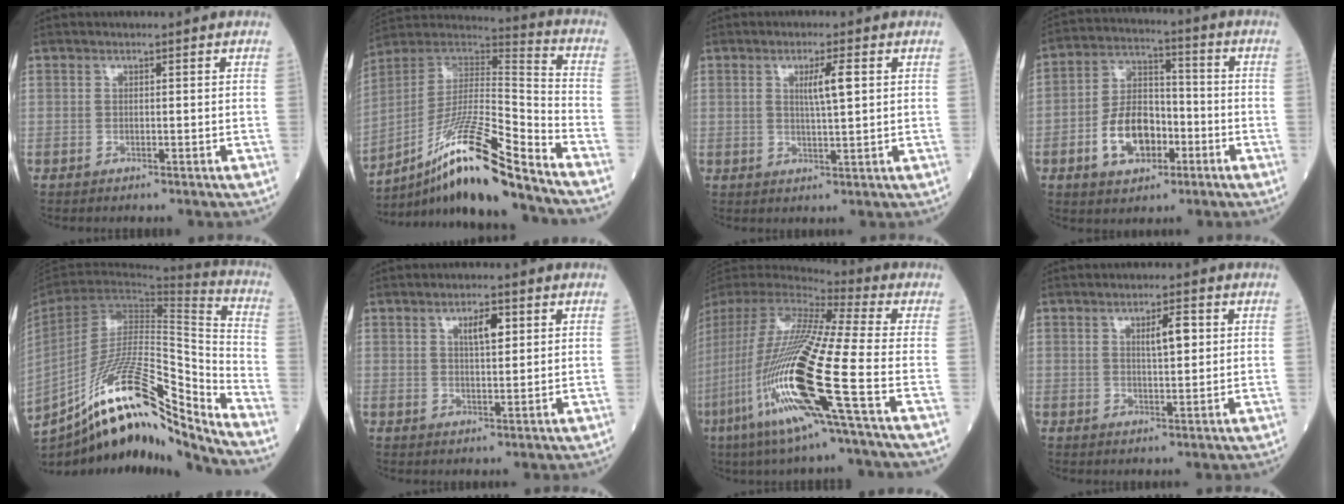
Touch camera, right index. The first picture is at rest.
{"total": 18.5, "force": [-13.3, 0.4, 12.8], "torque": [-0.245, 0.007, -0.239]}
{"total": 4.0, "force": [1.2, 0.2, 3.8], "torque": [-0.067, -0.001, 0.018]}
{"total": 10.3, "force": [-3.8, 5.9, 7.5], "torque": [-0.151, 0.016, -0.065]}
{"total": 23.8, "force": [-18.2, 1.8, 15.2], "torque": [-0.283, 0.005, -0.321]}
{"total": 3.7, "force": [1.6, 1.0, 3.2], "torque": [-0.053, 0.001, 0.027]}
{"total": 24.2, "force": [-7.9, 0.5, 22.9], "torque": [-0.501, -0.053, -0.166]}
{"total": 3.8, "force": [1.2, 0.9, 3.5], "torque": [-0.057, 0.003, 0.019]}